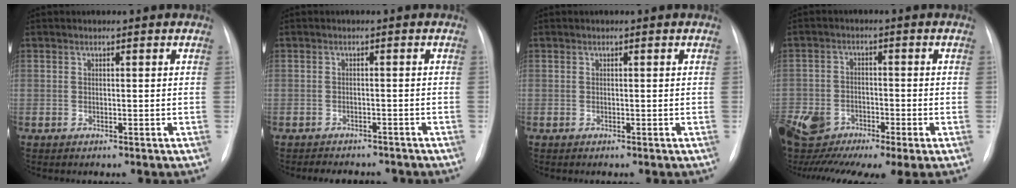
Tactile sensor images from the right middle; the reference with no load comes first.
{"total": 6.3, "force": [-5.7, 2.2, 1.7], "torque": [-0.025, 0.000, -0.066]}
{"total": 0.0}
{"total": 16.2, "force": [-8.6, 7.9, 11.2], "torque": [-0.276, -0.006, -0.142]}